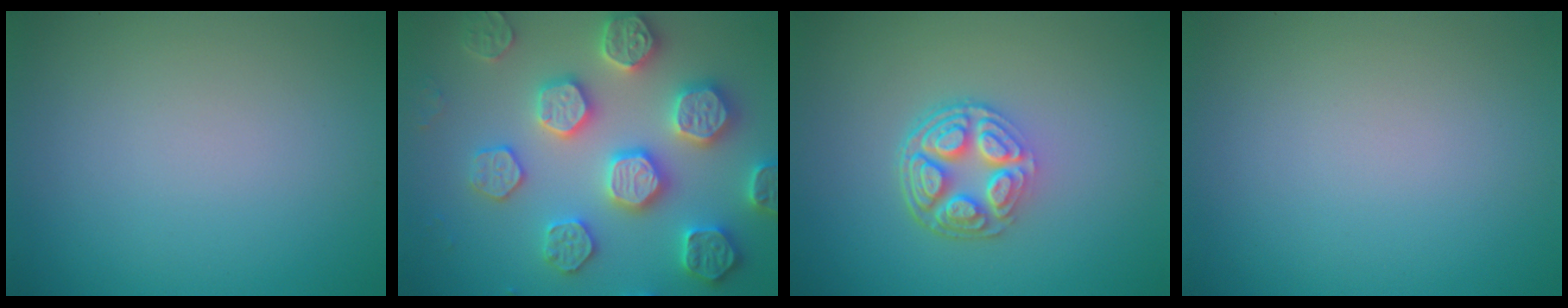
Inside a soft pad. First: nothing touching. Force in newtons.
{"total": 7.6, "press": 7.4, "slide": 1.5}
{"total": 5.2, "press": 3.8, "slide": 3.6}
{"total": 0.0}